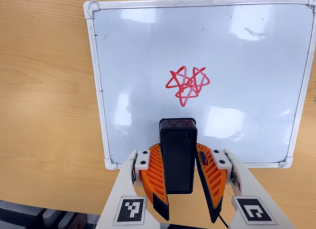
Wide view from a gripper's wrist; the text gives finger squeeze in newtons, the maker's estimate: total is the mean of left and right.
{"total": 8.9, "left": 7.8, "right": 10.0}